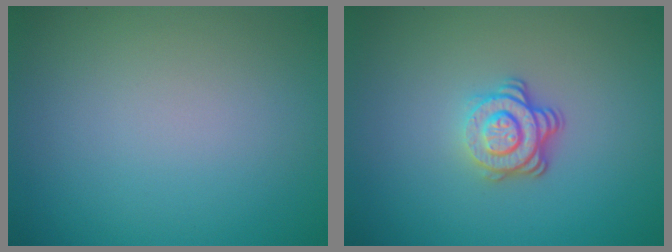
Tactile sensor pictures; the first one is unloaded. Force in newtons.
{"total": 3.6, "press": 2.6, "slide": 2.5}